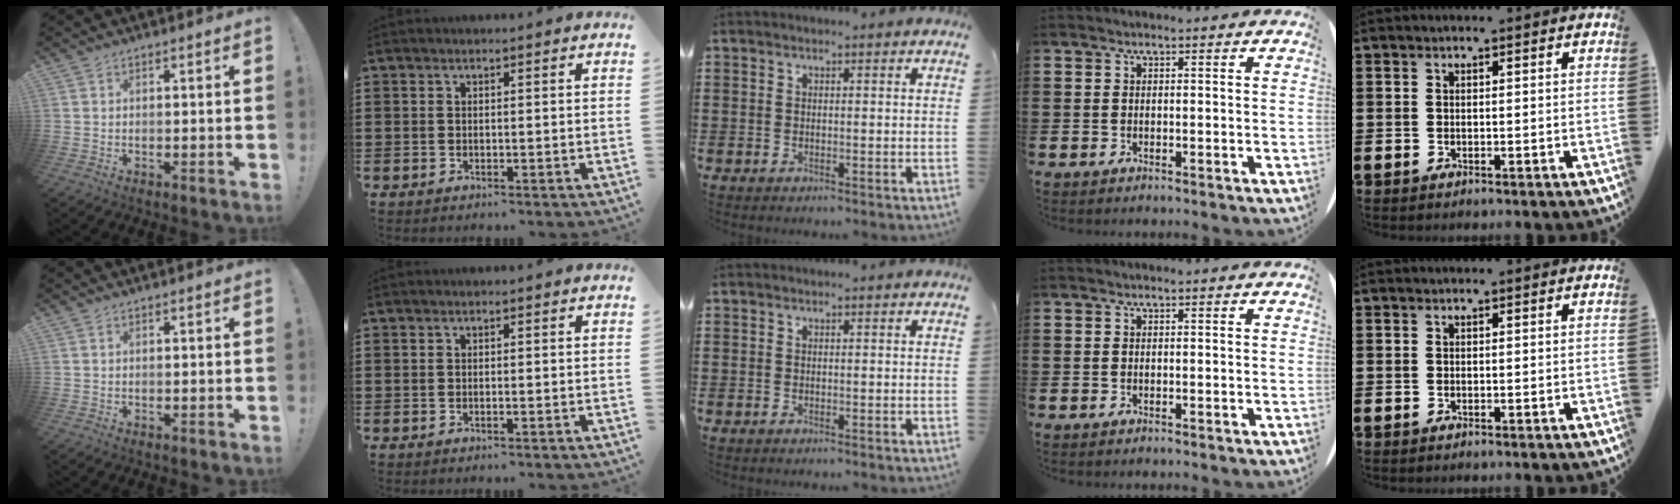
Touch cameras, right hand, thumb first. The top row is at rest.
{}